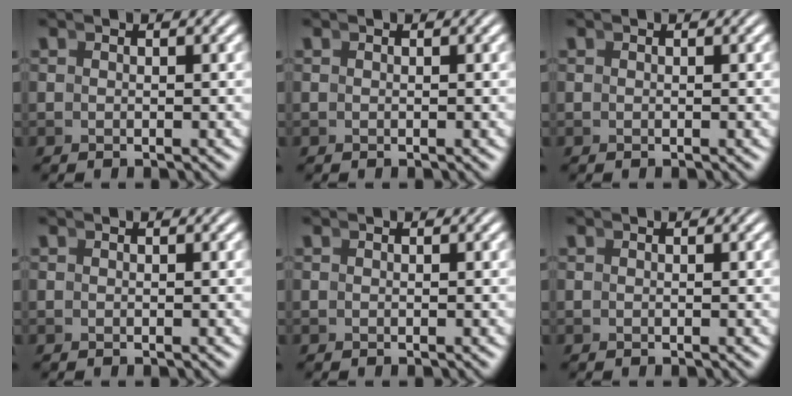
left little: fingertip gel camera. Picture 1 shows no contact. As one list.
[{"total": 0.0}, {"total": 0.0}, {"total": 0.0}, {"total": 0.0}, {"total": 0.0}]